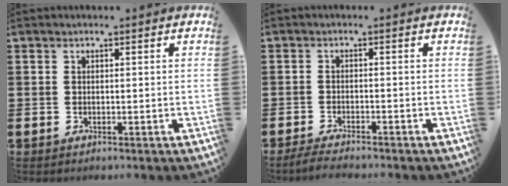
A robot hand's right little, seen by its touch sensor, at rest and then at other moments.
{"total": 1.8, "force": [-1.7, 0.1, 0.6], "torque": [-0.012, 0.004, -0.033]}